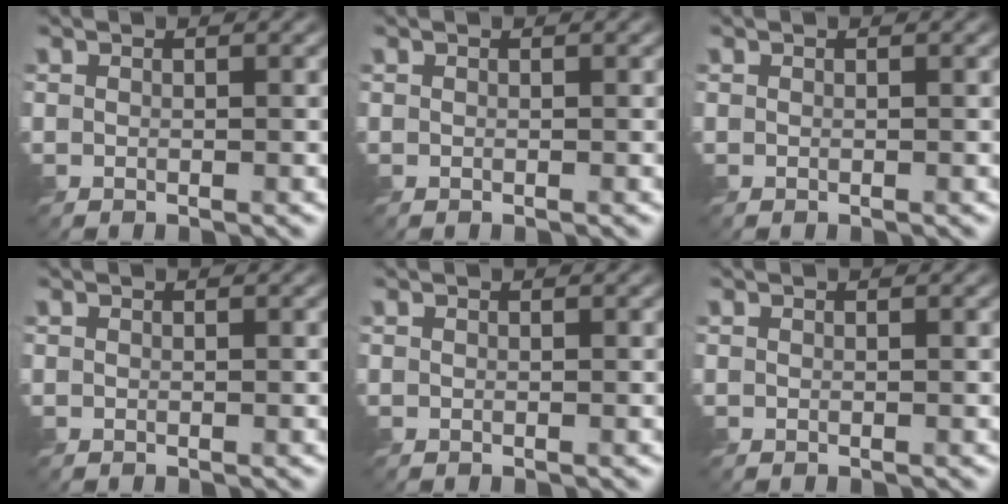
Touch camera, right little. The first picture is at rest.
{"total": 0.0}
{"total": 0.0}
{"total": 0.0}
{"total": 0.0}
{"total": 0.0}